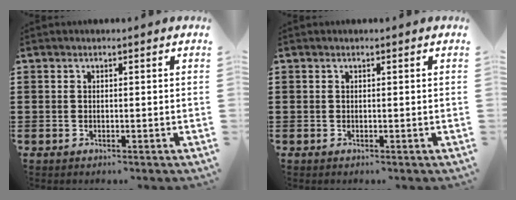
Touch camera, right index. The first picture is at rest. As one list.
[{"total": 0.0}]